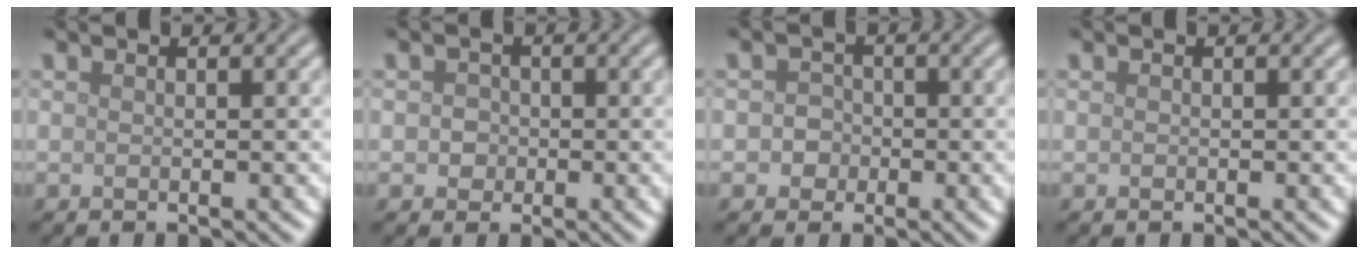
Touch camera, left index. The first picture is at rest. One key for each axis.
{"total": 1.6, "fx": 0.0, "fy": 1.5, "fz": 0.6, "tx": 0.003, "ty": 0.000, "tz": -0.007}
{"total": 1.8, "fx": -0.3, "fy": 1.7, "fz": 0.5, "tx": 0.012, "ty": 0.000, "tz": -0.013}
{"total": 0.0}